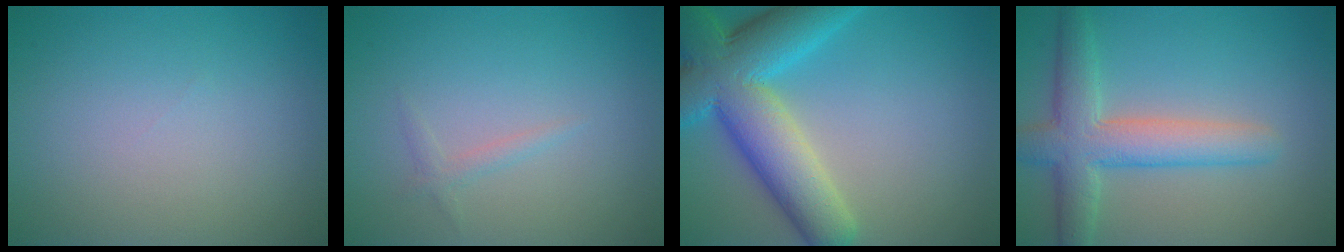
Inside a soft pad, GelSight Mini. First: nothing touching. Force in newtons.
{"total": 0.9, "press": 0.9, "slide": 0.1}
{"total": 10.8, "press": 10.8, "slide": 0.5}
{"total": 5.7, "press": 5.7, "slide": 0.2}